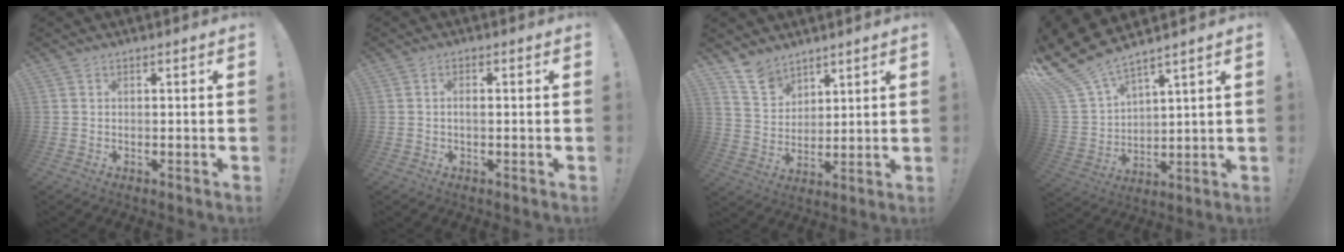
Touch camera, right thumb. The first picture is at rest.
{"total": 1.6, "force": [-0.5, 0.6, 1.4], "torque": [-0.031, 0.007, -0.007]}
{"total": 9.9, "force": [7.9, 5.5, 2.2], "torque": [-0.041, -0.058, 0.155]}
{"total": 11.4, "force": [9.8, 3.8, 4.3], "torque": [-0.109, -0.074, 0.186]}